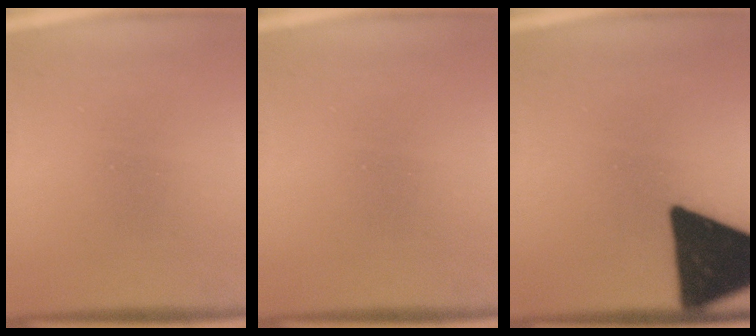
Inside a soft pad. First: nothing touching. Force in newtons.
{"total": 0.0}
{"total": 18.0}